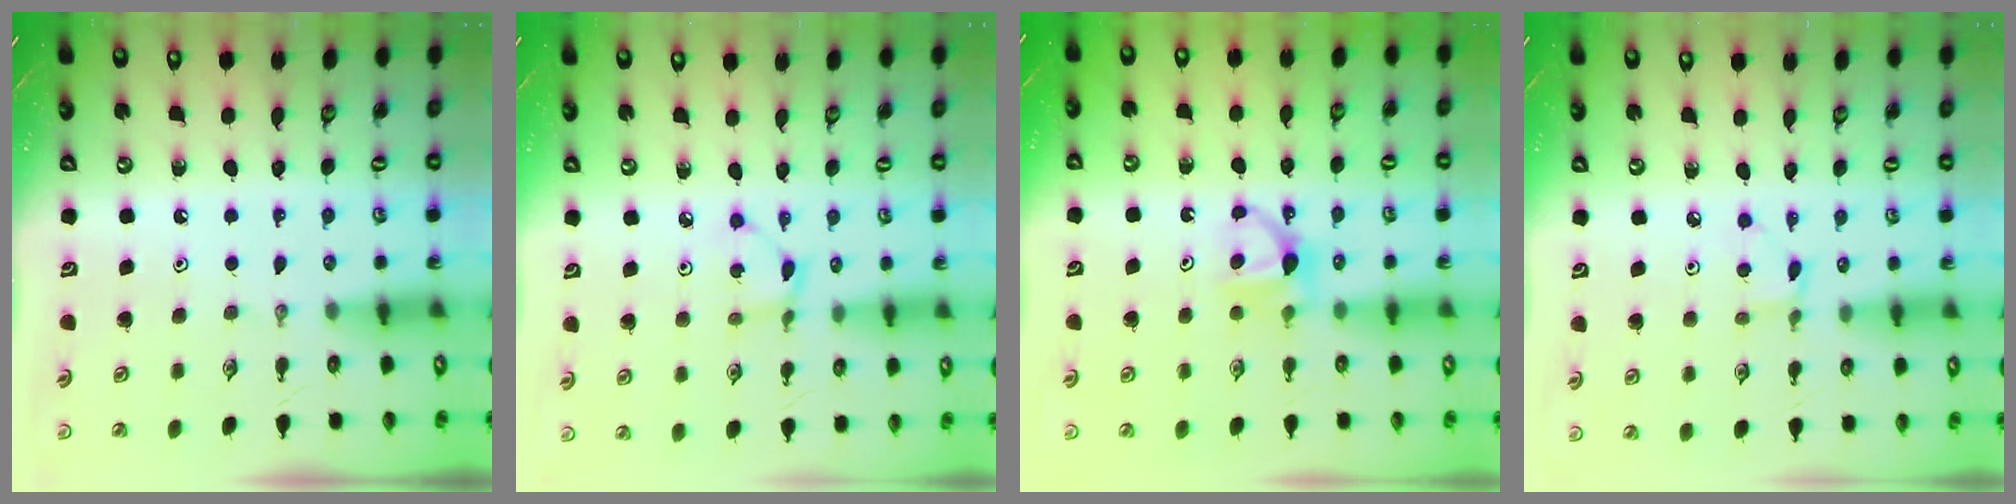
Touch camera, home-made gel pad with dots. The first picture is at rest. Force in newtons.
{"total": 2.6, "press": 2.6, "slide": 0.3}
{"total": 6.0, "press": 5.9, "slide": 0.9}
{"total": 2.6, "press": 2.6, "slide": 0.3}